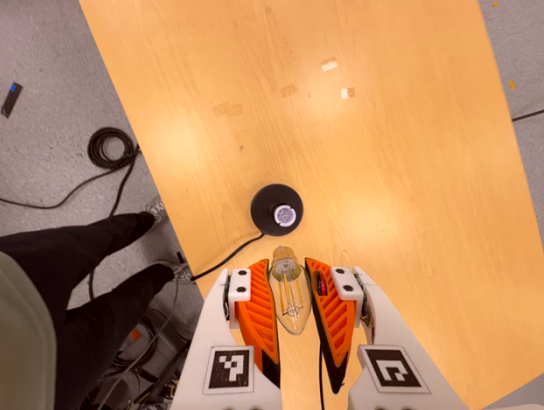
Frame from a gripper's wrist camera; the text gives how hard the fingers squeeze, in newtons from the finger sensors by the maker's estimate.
{"total": 20.2, "left": 21.2, "right": 19.2}